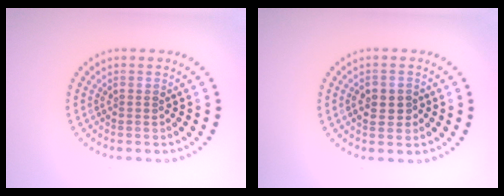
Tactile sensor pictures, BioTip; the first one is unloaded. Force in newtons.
{"total": 2.4, "press": 2.4, "slide": 0.5}